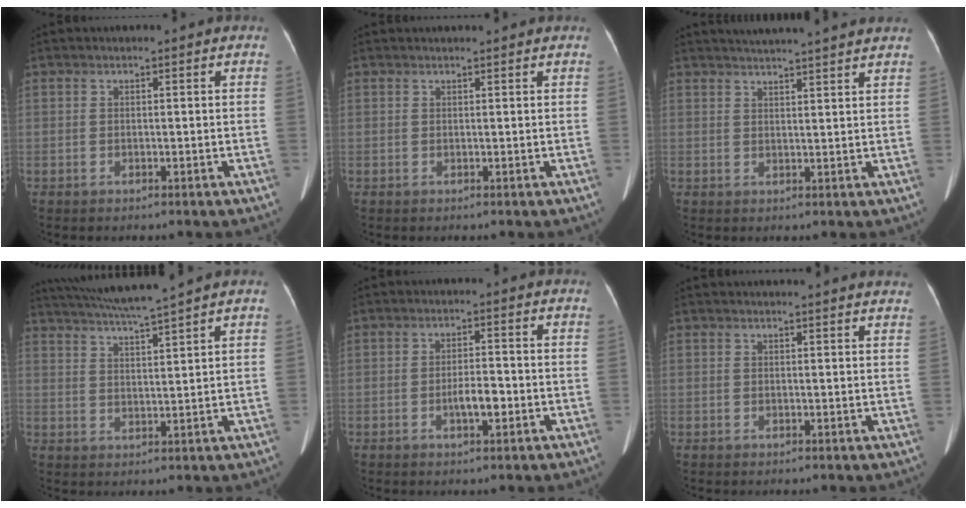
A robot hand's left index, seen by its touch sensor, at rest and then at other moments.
{"total": 2.8, "force": [2.7, 0.0, 0.8], "torque": [-0.010, 0.022, 0.035]}
{"total": 11.5, "force": [10.6, -0.1, 4.7], "torque": [-0.072, 0.022, 0.130]}
{"total": 9.1, "force": [8.0, -1.8, 3.9], "torque": [-0.071, 0.007, 0.134]}
{"total": 3.5, "force": [-1.2, 1.0, 3.2], "torque": [-0.057, 0.002, -0.017]}
{"total": 7.2, "force": [7.0, 0.2, 2.0], "torque": [-0.020, 0.006, 0.058]}